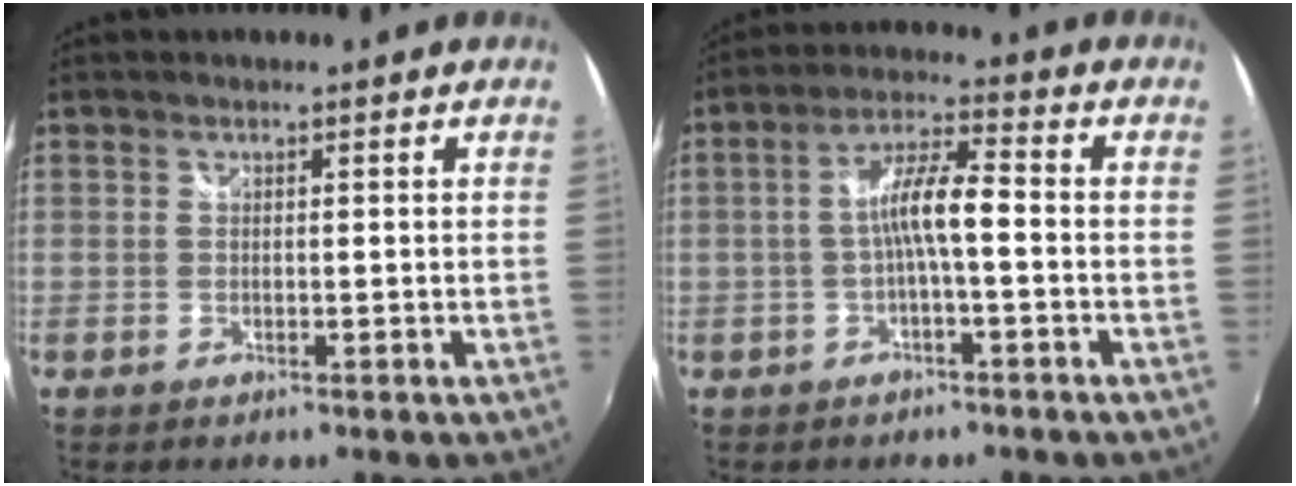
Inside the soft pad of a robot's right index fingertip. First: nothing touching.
{"total": 6.5, "force": [-1.5, 0.8, 6.3], "torque": [-0.129, 0.014, -0.027]}